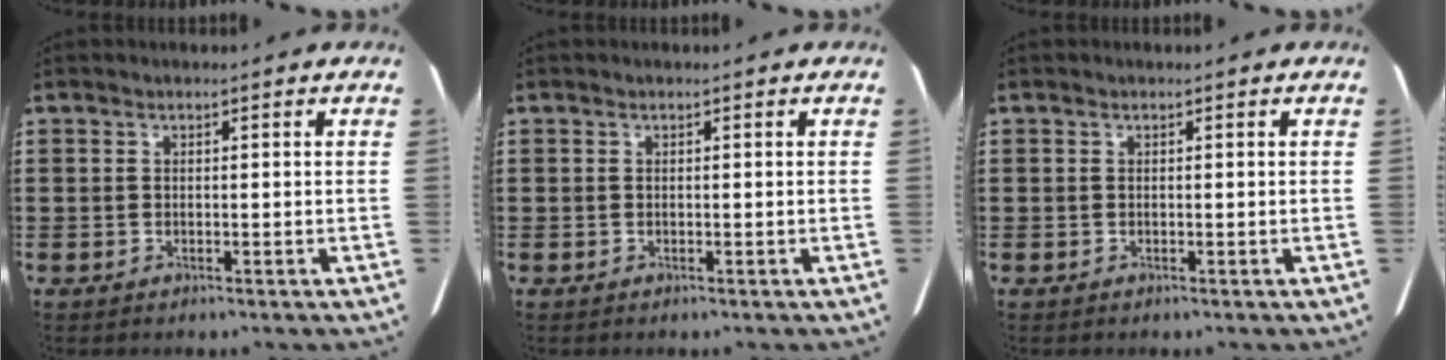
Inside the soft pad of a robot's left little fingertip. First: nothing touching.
{"total": 0.0}
{"total": 0.0}